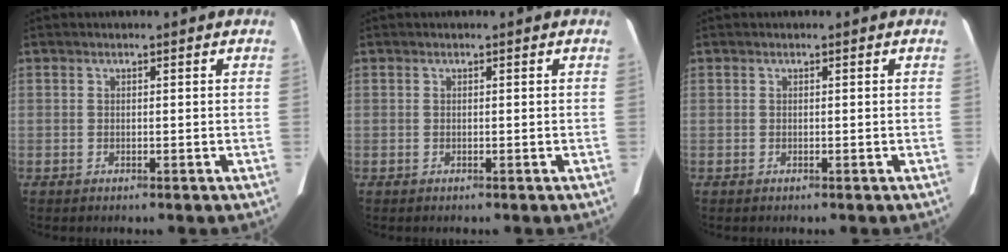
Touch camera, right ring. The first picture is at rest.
{"total": 0.0}
{"total": 0.0}